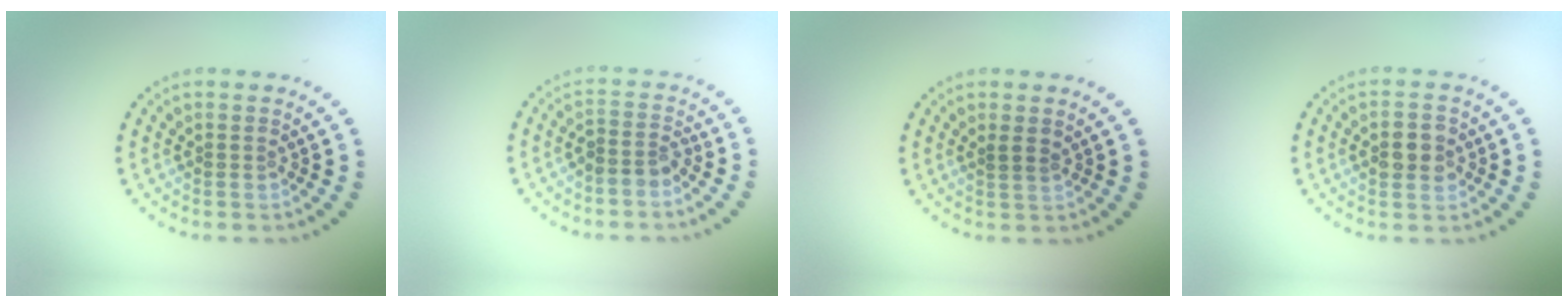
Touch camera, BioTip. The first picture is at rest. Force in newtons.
{"total": 2.0, "press": 1.6, "slide": 1.2}
{"total": 0.8, "press": 0.4, "slide": 0.7}
{"total": 2.8, "press": 2.8, "slide": 0.2}